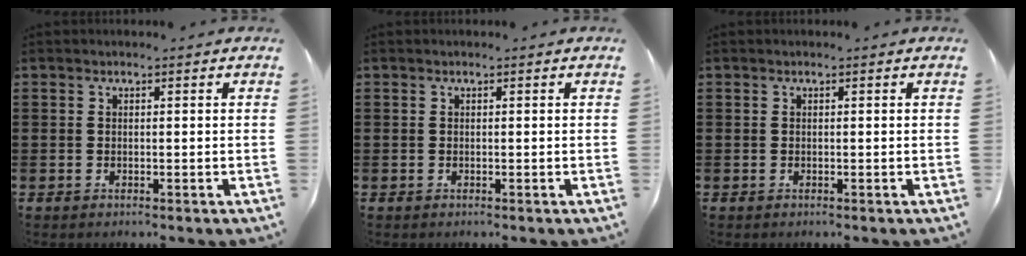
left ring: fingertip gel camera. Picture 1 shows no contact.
{"total": 0.0}
{"total": 0.0}